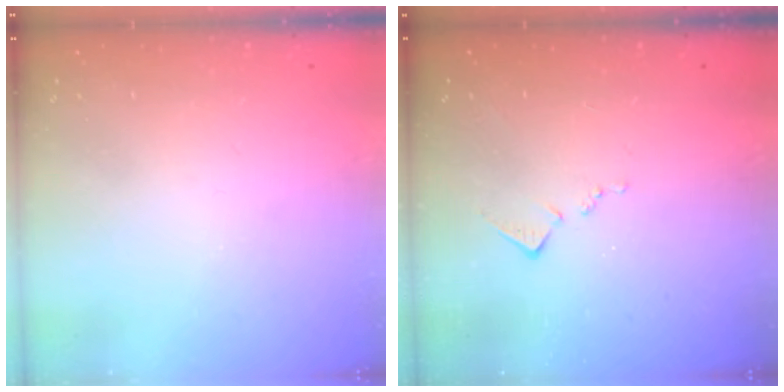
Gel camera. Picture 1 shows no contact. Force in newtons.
{"total": 8.0, "press": 8.0, "slide": 0.4}